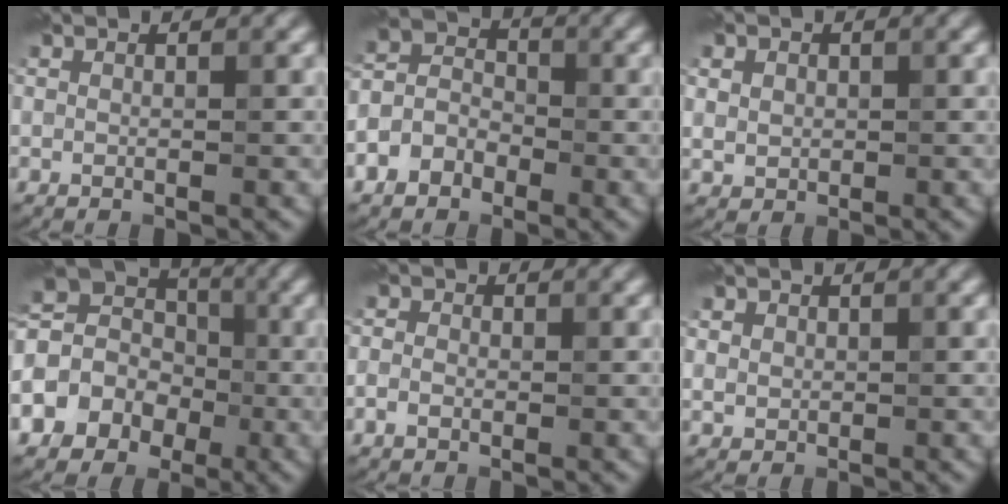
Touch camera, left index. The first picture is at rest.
{"total": 4.1, "force": [-1.9, 3.1, 1.9], "torque": [-0.029, 0.002, -0.044]}
{"total": 2.8, "force": [1.0, 2.3, 1.3], "torque": [-0.029, 0.010, 0.019]}
{"total": 9.8, "force": [-2.2, 8.6, 4.2], "torque": [-0.092, 0.011, -0.068]}
{"total": 1.7, "force": [-0.4, 1.4, 0.9], "torque": [-0.015, 0.000, -0.015]}
{"total": 1.8, "force": [0.8, 1.5, 0.7], "torque": [-0.015, 0.001, 0.020]}